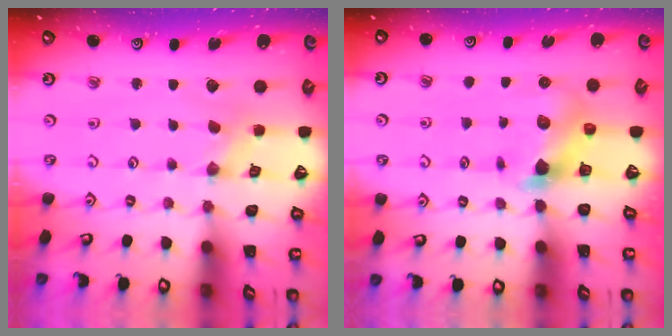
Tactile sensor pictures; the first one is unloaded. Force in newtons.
{"total": 6.1, "press": 6.1, "slide": 0.2}